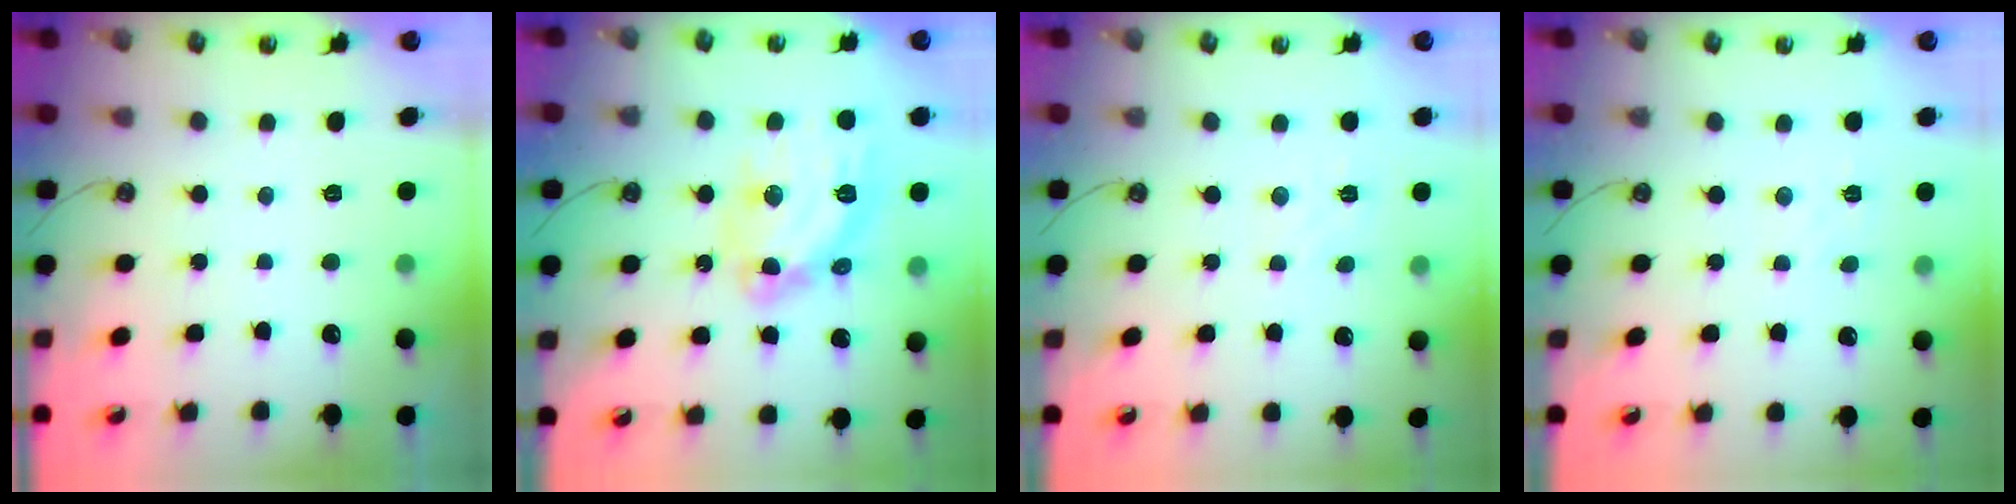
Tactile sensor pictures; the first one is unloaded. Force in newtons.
{"total": 15.6, "press": 15.5, "slide": 1.3}
{"total": 2.5, "press": 2.5, "slide": 0.4}
{"total": 1.6, "press": 1.5, "slide": 0.4}